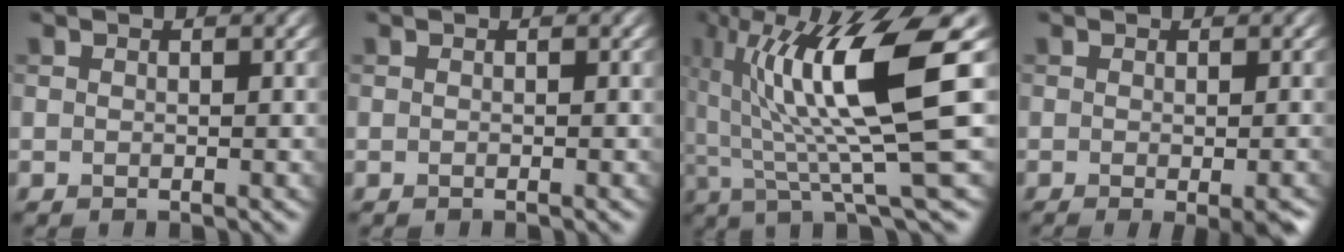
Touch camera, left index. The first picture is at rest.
{"total": 0.0}
{"total": 12.2, "force": [2.8, 2.2, 11.7], "torque": [-0.184, 0.001, 0.052]}
{"total": 4.5, "force": [-1.8, 1.1, 4.0], "torque": [-0.046, -0.010, -0.015]}